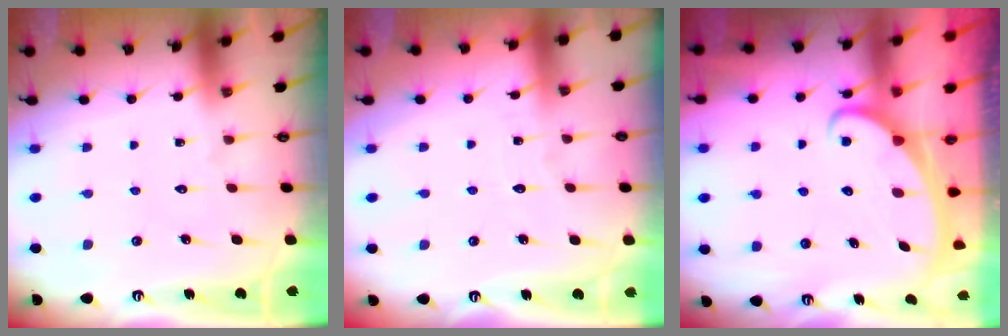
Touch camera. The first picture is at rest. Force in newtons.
{"total": 2.0, "press": 2.0, "slide": 0.2}
{"total": 2.7, "press": 2.7, "slide": 0.4}